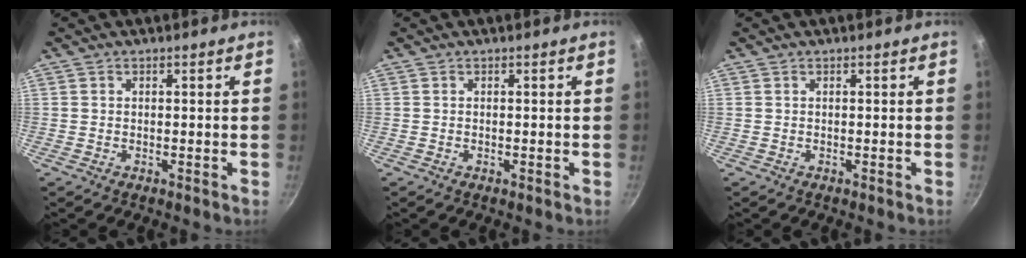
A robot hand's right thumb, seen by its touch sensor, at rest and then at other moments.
{"total": 0.0}
{"total": 0.0}